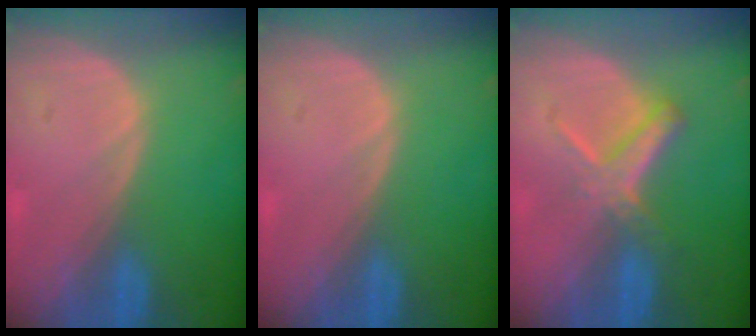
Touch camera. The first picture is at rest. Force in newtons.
{"total": 0.0}
{"total": 5.6, "press": 5.1, "slide": 2.4}